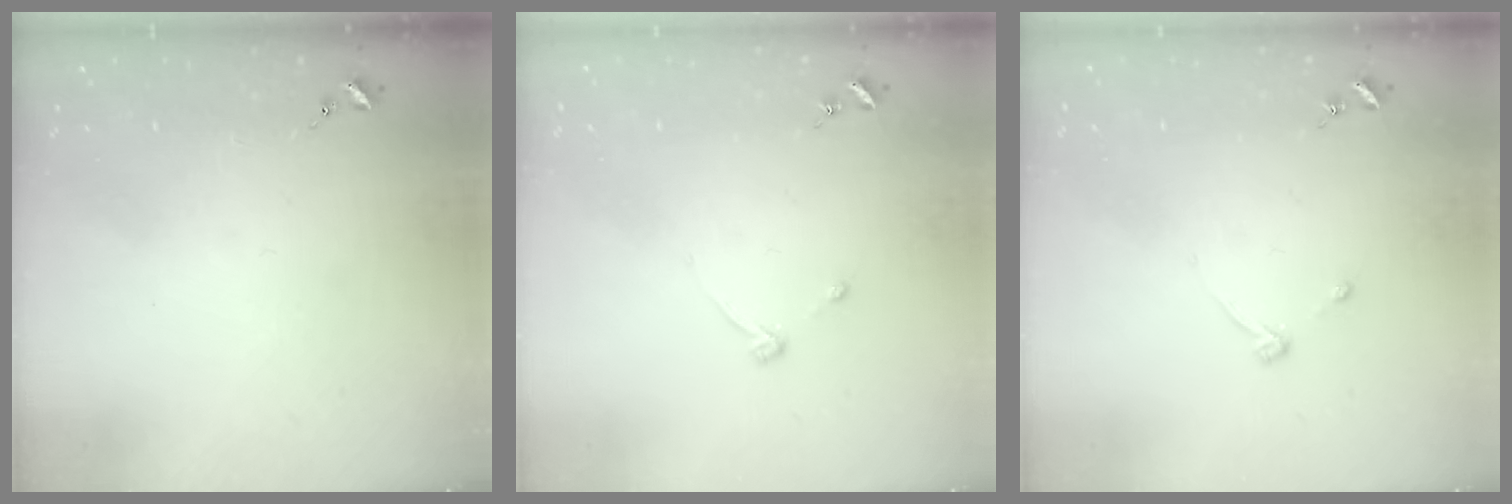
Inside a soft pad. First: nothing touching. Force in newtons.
{"total": 3.3, "press": 3.2, "slide": 0.6}
{"total": 3.3, "press": 3.2, "slide": 0.6}